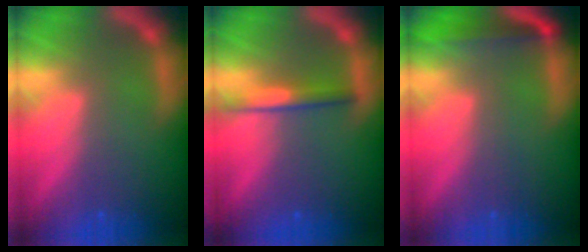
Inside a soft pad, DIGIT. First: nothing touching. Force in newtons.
{"total": 2.5}
{"total": 3.5}